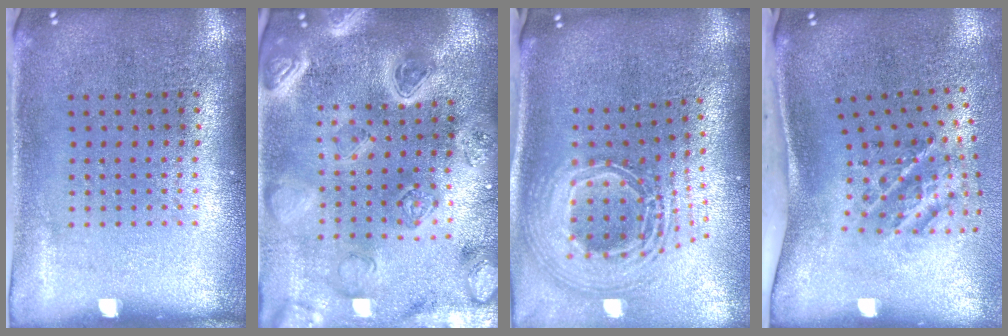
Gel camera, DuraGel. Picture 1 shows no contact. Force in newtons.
{"total": 4.5, "press": 4.0, "slide": 2.2}
{"total": 2.8, "press": 1.9, "slide": 2.0}
{"total": 2.0, "press": 1.2, "slide": 1.5}